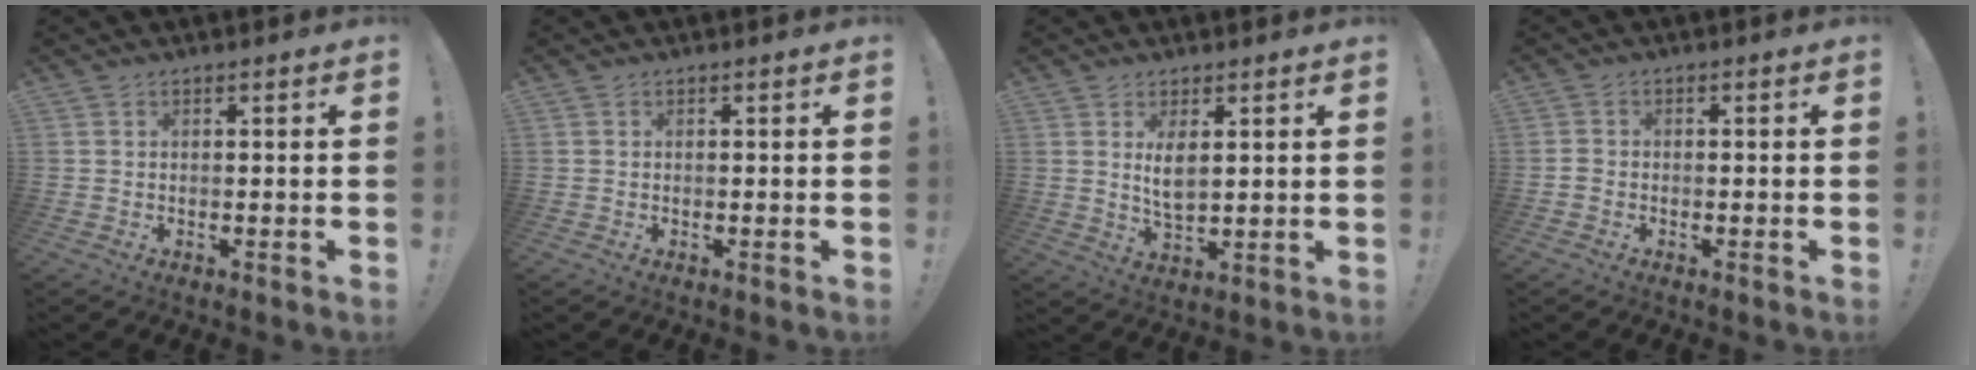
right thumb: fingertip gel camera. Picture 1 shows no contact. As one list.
[{"total": 0.0}, {"total": 5.6, "force": [2.2, 2.7, 4.4], "torque": [-0.073, -0.015, 0.034]}, {"total": 1.7, "force": [-1.0, 1.1, 0.7], "torque": [-0.011, 0.006, -0.017]}]